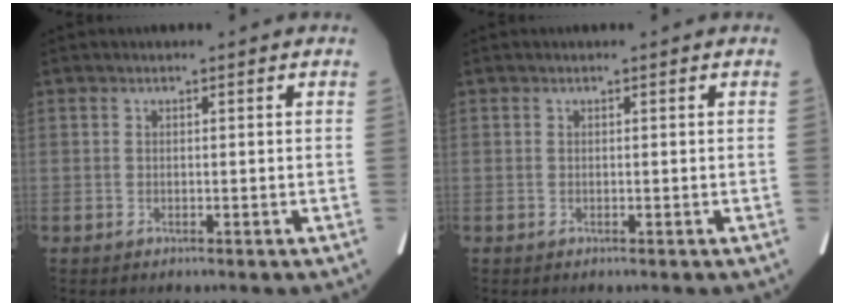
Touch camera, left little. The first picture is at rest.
{"total": 0.0}